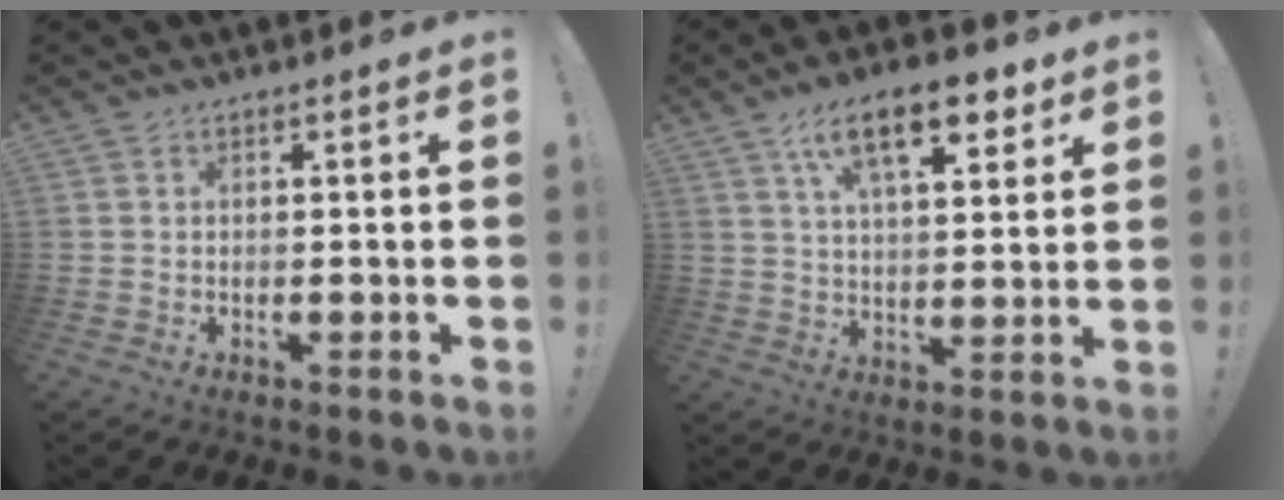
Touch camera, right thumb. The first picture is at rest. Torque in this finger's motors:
{"motor_torque": [-0.44, 2.12, 1.36, 0.84, 0.11]}